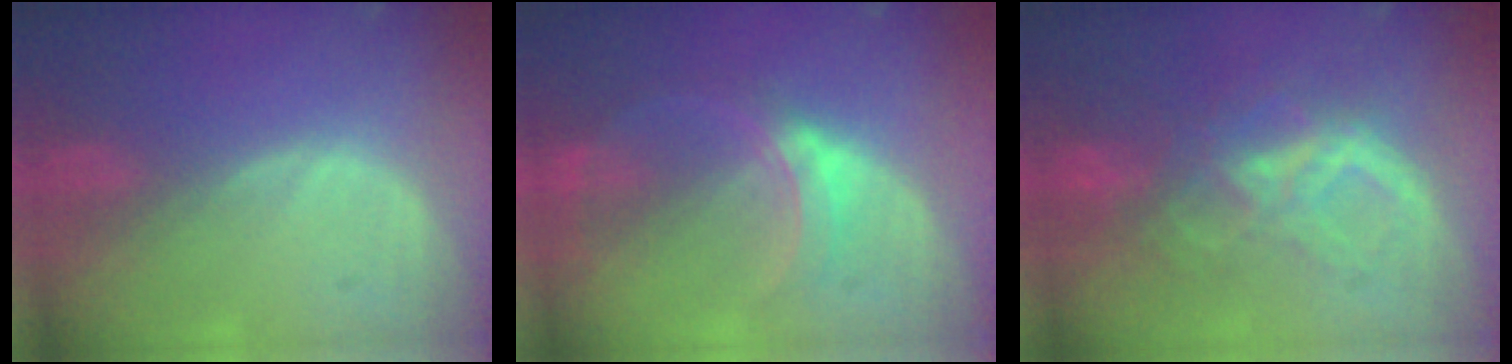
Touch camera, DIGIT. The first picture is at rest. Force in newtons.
{"total": 5.3, "press": 5.2, "slide": 0.8}
{"total": 8.3, "press": 7.7, "slide": 3.2}